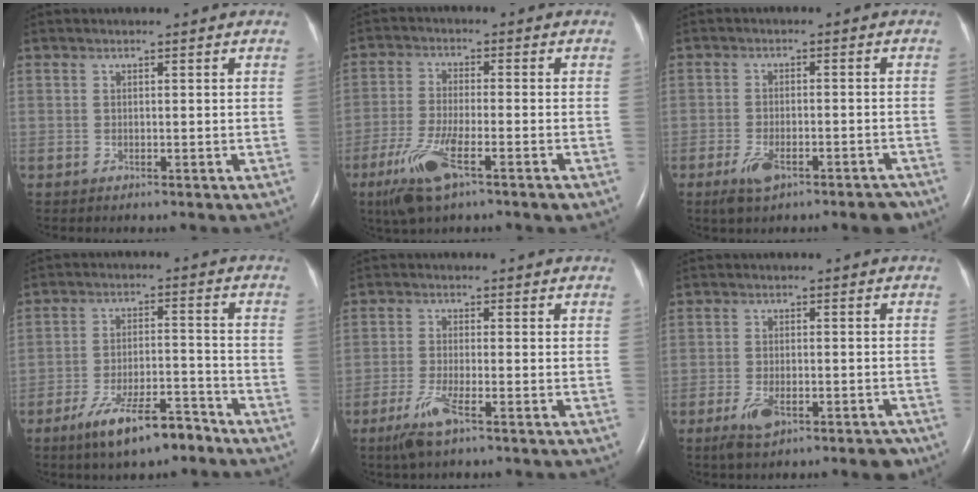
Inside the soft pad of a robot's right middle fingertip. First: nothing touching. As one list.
[{"total": 9.2, "force": [-5.2, 1.4, 7.5], "torque": [-0.161, -0.022, -0.093]}, {"total": 7.0, "force": [-4.8, 2.2, 4.7], "torque": [-0.075, -0.003, -0.074]}, {"total": 10.1, "force": [-7.3, 2.6, 6.4], "torque": [-0.116, -0.003, -0.124]}, {"total": 5.2, "force": [-3.3, 0.4, 4.0], "torque": [-0.095, -0.013, -0.065]}, {"total": 6.8, "force": [-4.5, 2.0, 4.7], "torque": [-0.076, -0.005, -0.069]}]